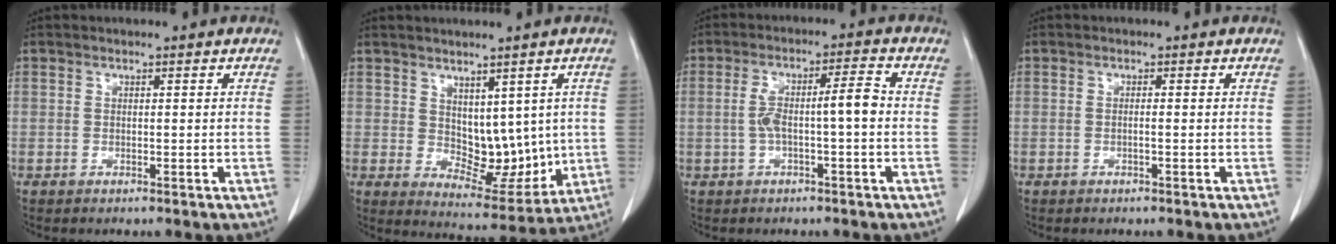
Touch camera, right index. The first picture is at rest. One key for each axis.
{"total": 9.1, "fx": 1.3, "fy": 5.6, "fz": 7.1, "tx": -0.086, "ty": -0.005, "tz": 0.043}
{"total": 6.5, "fx": -0.6, "fy": 0.9, "fz": 6.4, "tx": -0.122, "ty": 0.023, "tz": -0.009}
{"total": 0.7, "fx": -0.1, "fy": 0.0, "fz": 0.6, "tx": -0.012, "ty": 0.000, "tz": -0.002}